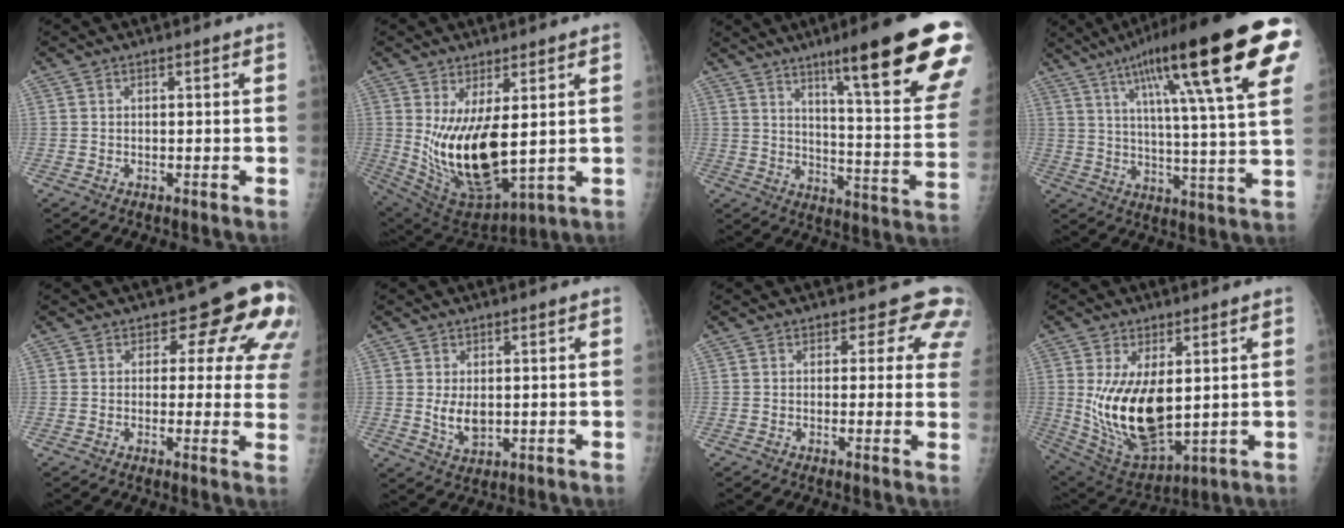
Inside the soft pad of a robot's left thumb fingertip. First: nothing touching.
{"total": 15.5, "force": [1.7, 6.7, 13.9], "torque": [-0.247, -0.037, 0.059]}
{"total": 25.0, "force": [14.9, 2.7, 19.9], "torque": [-0.242, -0.063, 0.212]}
{"total": 27.7, "force": [13.1, 4.6, 24.0], "torque": [-0.347, -0.007, 0.195]}
{"total": 11.3, "force": [5.9, 6.2, 7.3], "torque": [-0.036, -0.027, 0.047]}
{"total": 4.4, "force": [0.5, 2.7, 3.4], "torque": [-0.052, -0.013, 0.018]}
{"total": 7.1, "force": [5.5, 3.9, 2.2], "torque": [0.021, -0.022, 0.036]}
{"total": 16.1, "force": [1.7, 8.3, 13.7], "torque": [-0.237, -0.024, 0.058]}